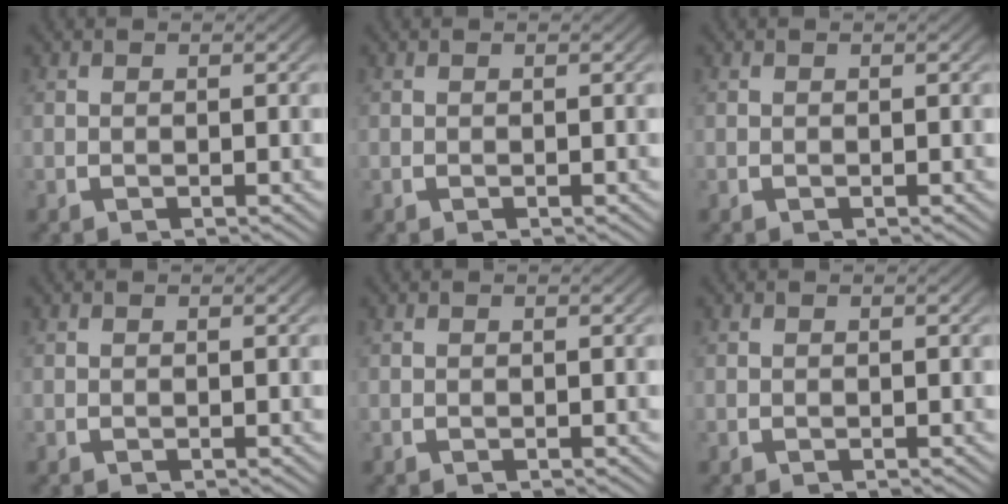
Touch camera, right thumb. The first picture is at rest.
{"total": 0.0}
{"total": 0.0}
{"total": 0.0}
{"total": 0.0}
{"total": 0.0}